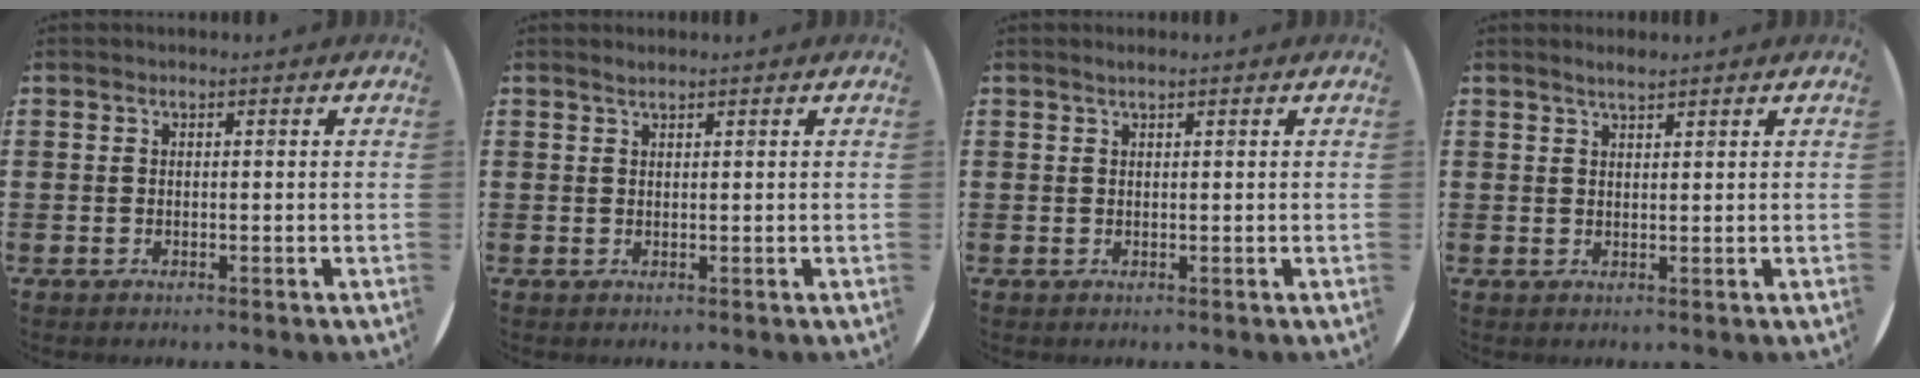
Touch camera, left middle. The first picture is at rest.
{"total": 0.9, "force": [0.8, -0.1, 0.3], "torque": [-0.007, -0.001, 0.015]}
{"total": 0.8, "force": [0.6, 0.0, 0.5], "torque": [-0.010, 0.001, 0.011]}
{"total": 1.7, "force": [1.5, 0.2, 0.7], "torque": [-0.015, 0.001, 0.028]}